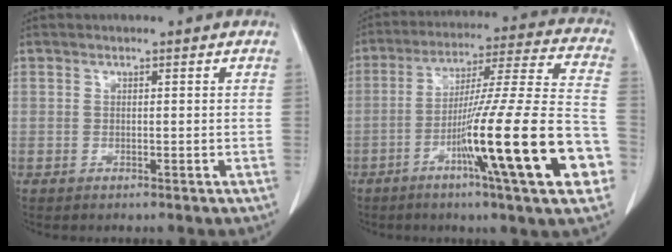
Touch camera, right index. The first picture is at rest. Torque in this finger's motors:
{"motor_torque": [1.61, -0.53, 0.63, 0.16]}